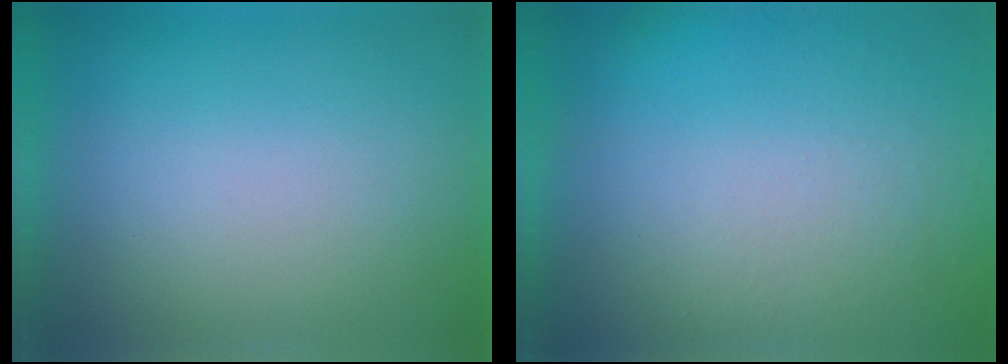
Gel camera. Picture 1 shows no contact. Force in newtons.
{"total": 5.7}